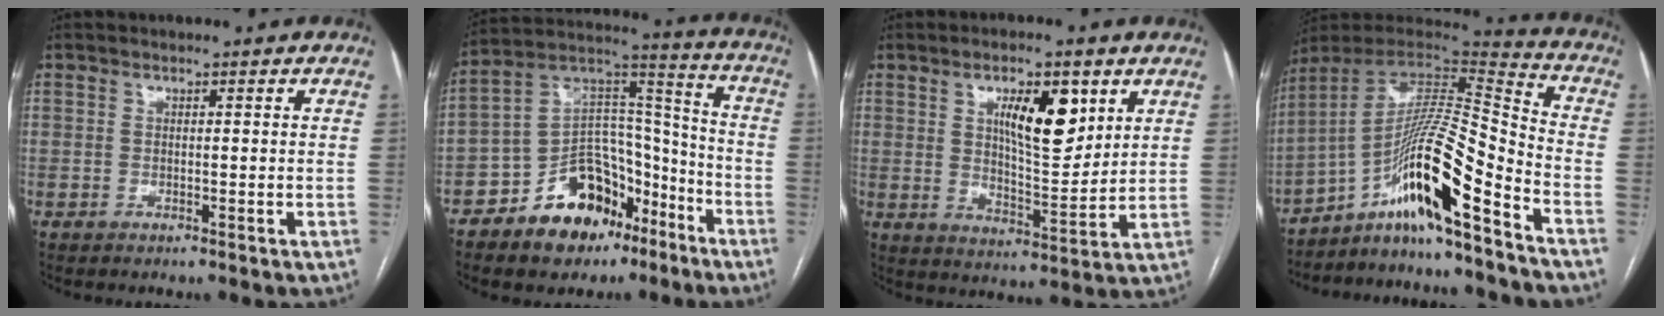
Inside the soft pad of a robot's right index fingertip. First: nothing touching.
{"total": 16.1, "force": [-9.6, 9.6, 8.6], "torque": [-0.135, 0.054, -0.152]}
{"total": 10.2, "force": [4.3, 3.3, 8.6], "torque": [-0.141, 0.000, 0.077]}
{"total": 16.7, "force": [-10.2, 0.1, 13.2], "torque": [-0.239, 0.013, -0.178]}